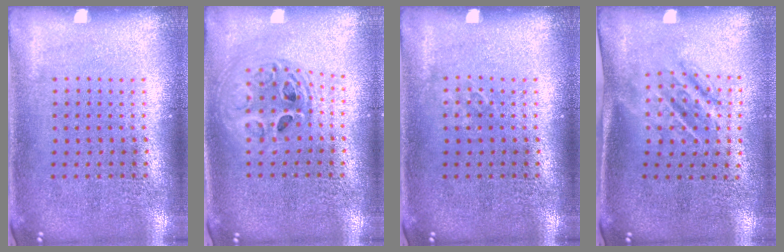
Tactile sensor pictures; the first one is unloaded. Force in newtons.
{"total": 1.8, "press": 1.5, "slide": 1.0}
{"total": 0.6, "press": 0.6, "slide": 0.1}
{"total": 1.7, "press": 1.3, "slide": 1.1}